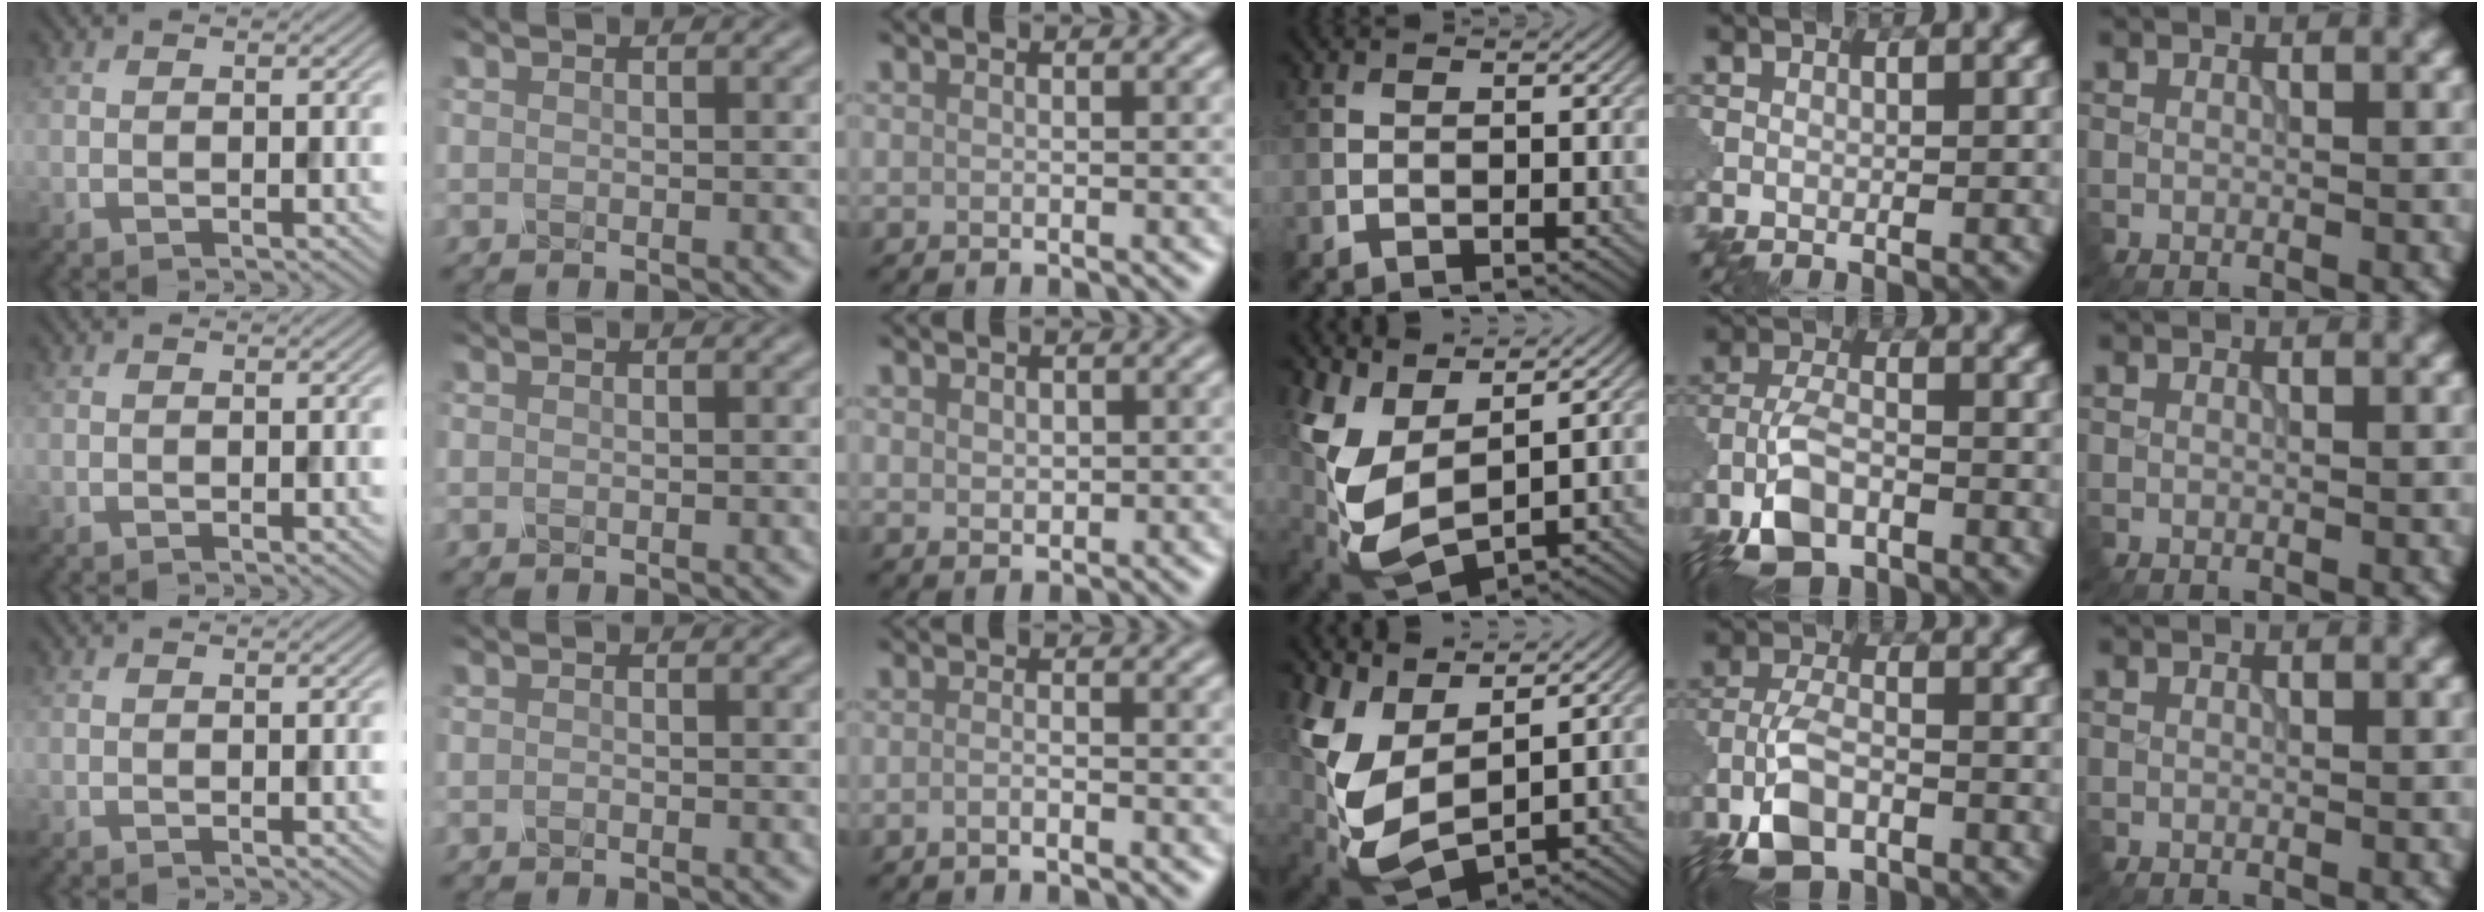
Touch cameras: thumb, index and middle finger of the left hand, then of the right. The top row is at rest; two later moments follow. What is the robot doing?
{"motion": "insert", "object": "pin"}